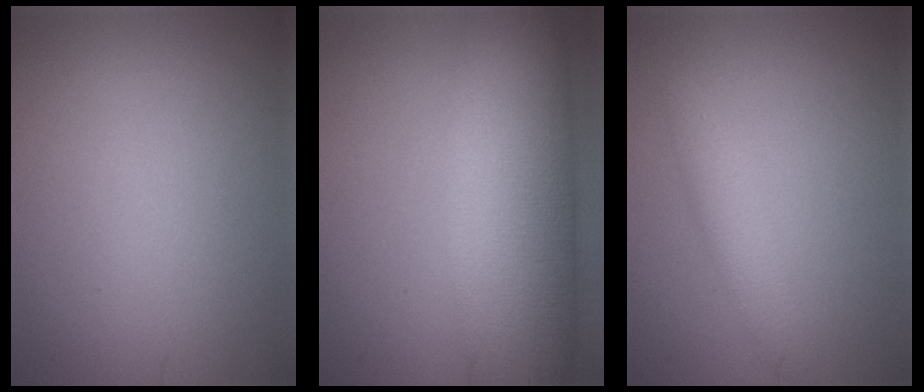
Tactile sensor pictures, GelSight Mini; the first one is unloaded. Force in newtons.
{"total": 13.2, "press": 13.2, "slide": 0.7}
{"total": 2.1, "press": 2.1, "slide": 0.0}